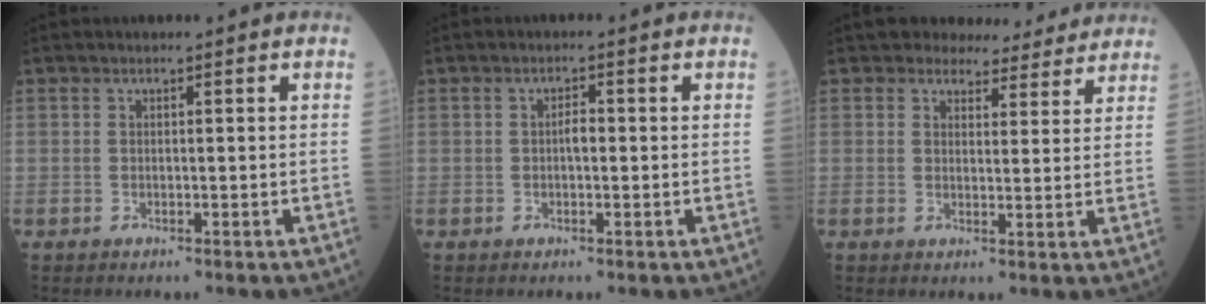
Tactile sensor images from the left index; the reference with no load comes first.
{"total": 1.5, "force": [-0.1, 0.6, 1.4], "torque": [-0.023, 0.005, -0.003]}
{"total": 7.2, "force": [6.7, 2.6, 0.8], "torque": [0.003, 0.004, 0.068]}